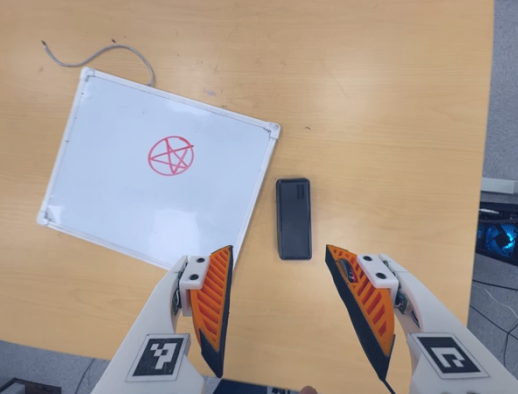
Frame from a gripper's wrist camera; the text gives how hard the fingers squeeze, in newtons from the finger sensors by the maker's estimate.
{"total": 0.0}